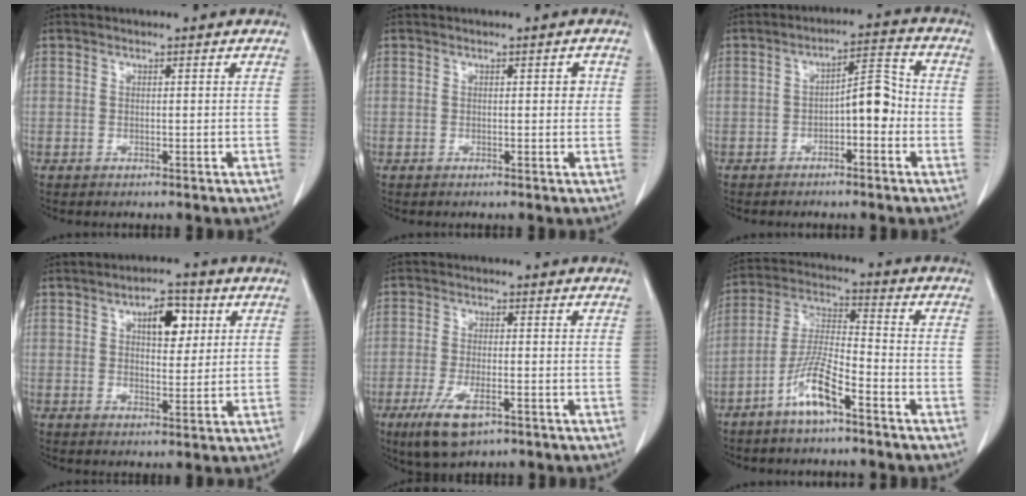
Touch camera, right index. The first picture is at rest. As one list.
[{"total": 1.4, "force": [0.3, 0.6, 1.2], "torque": [-0.011, 0.003, 0.003]}, {"total": 5.9, "force": [-1.7, 2.0, 5.3], "torque": [-0.084, 0.026, -0.026]}, {"total": 6.1, "force": [2.4, 2.9, 4.8], "torque": [-0.073, 0.008, 0.038]}, {"total": 7.1, "force": [-3.9, 2.2, 5.6], "torque": [-0.113, -0.016, -0.062]}, {"total": 8.9, "force": [-5.3, 1.4, 7.0], "torque": [-0.151, -0.003, -0.104]}]